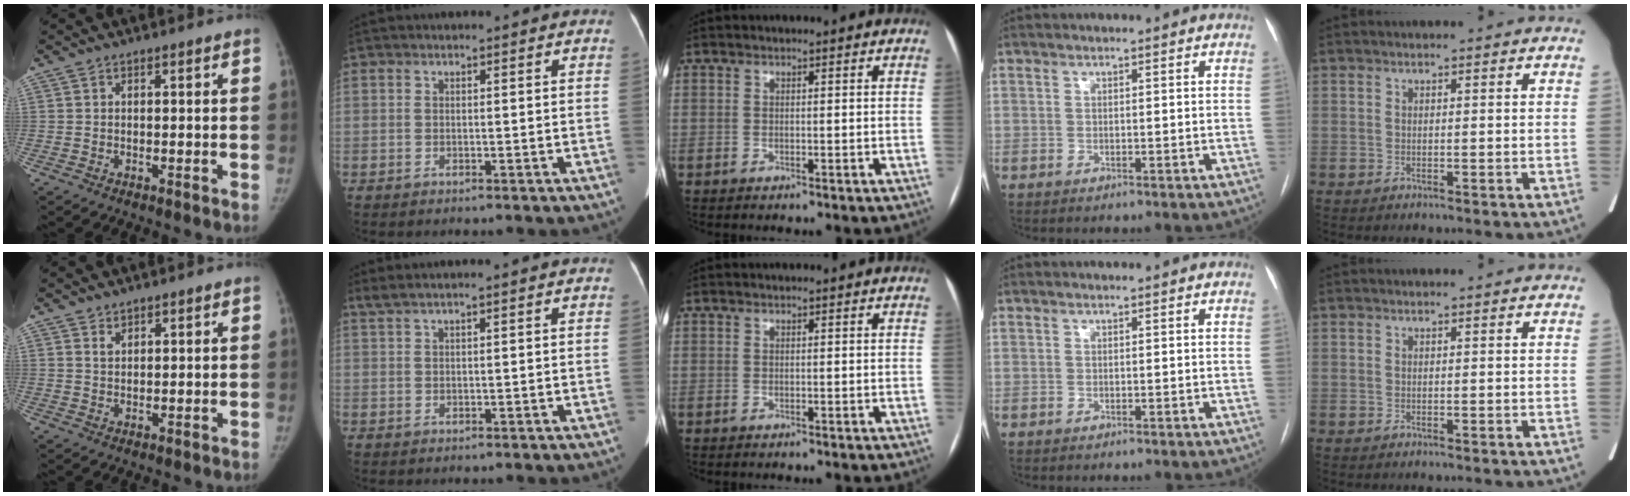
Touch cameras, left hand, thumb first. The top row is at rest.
{"thumb": {"total": 1.4, "force": [1.1, 0.8, 0.5], "torque": [0.002, -0.008, 0.020]}, "index": {"total": 2.2, "force": [1.7, -0.4, 1.4], "torque": [-0.037, 0.025, 0.041]}}